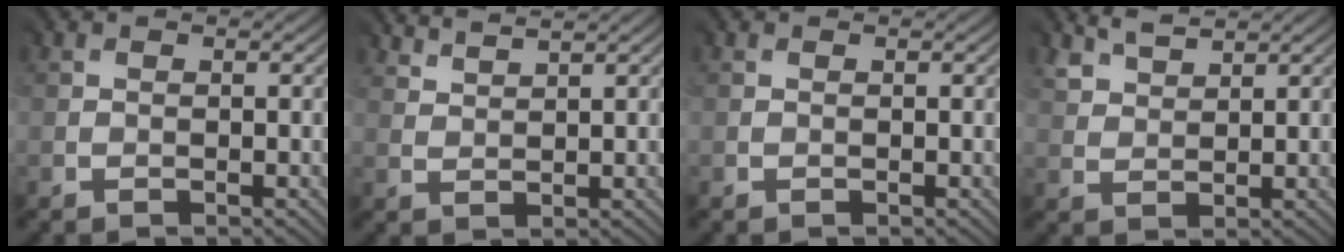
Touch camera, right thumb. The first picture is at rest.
{"total": 2.5, "force": [2.5, -0.2, 0.0], "torque": [0.002, 0.000, 0.053]}
{"total": 0.0}
{"total": 3.4, "force": [3.0, 1.1, 1.0], "torque": [-0.033, 0.003, 0.072]}